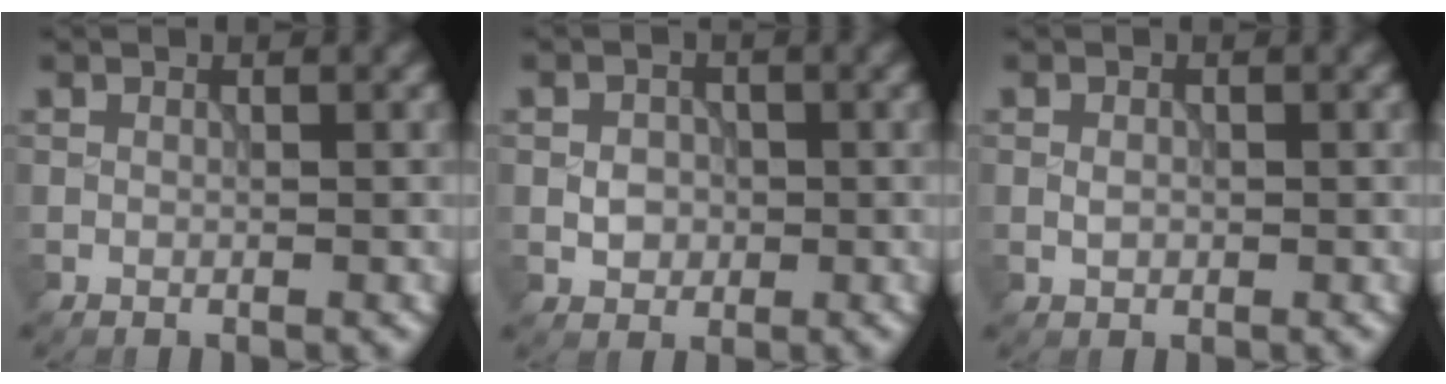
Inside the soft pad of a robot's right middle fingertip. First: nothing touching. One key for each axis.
{"total": 2.0, "fx": -0.3, "fy": 1.7, "fz": 0.9, "tx": -0.011, "ty": 0.000, "tz": -0.008}
{"total": 1.1, "fx": -0.1, "fy": 0.8, "fz": 0.7, "tx": -0.014, "ty": 0.000, "tz": -0.003}